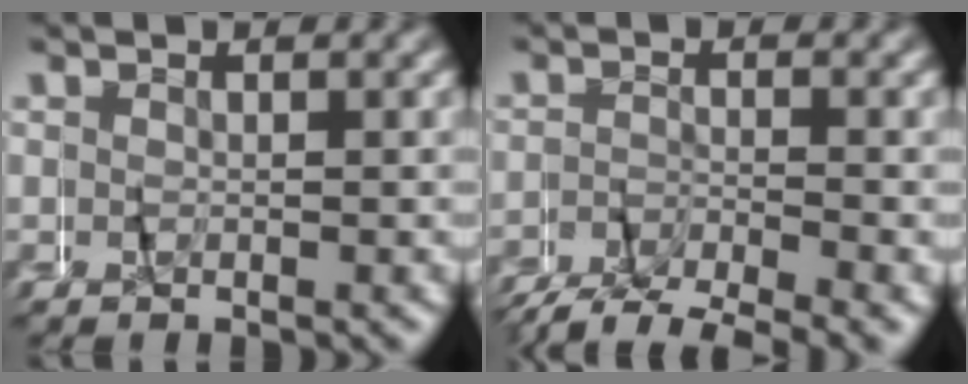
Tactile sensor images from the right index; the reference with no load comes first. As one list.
[{"total": 3.7, "force": [-3.3, 1.2, 1.3], "torque": [-0.023, 0.000, -0.061]}]